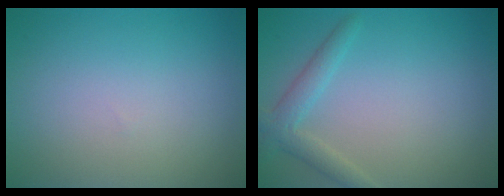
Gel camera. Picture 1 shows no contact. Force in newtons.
{"total": 2.4, "press": 2.4, "slide": 0.1}